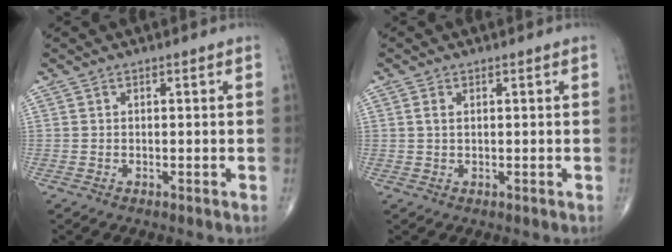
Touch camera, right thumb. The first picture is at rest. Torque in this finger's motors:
{"motor_torque": [-0.13, 0.16, 0.30, 0.14, 0.00]}